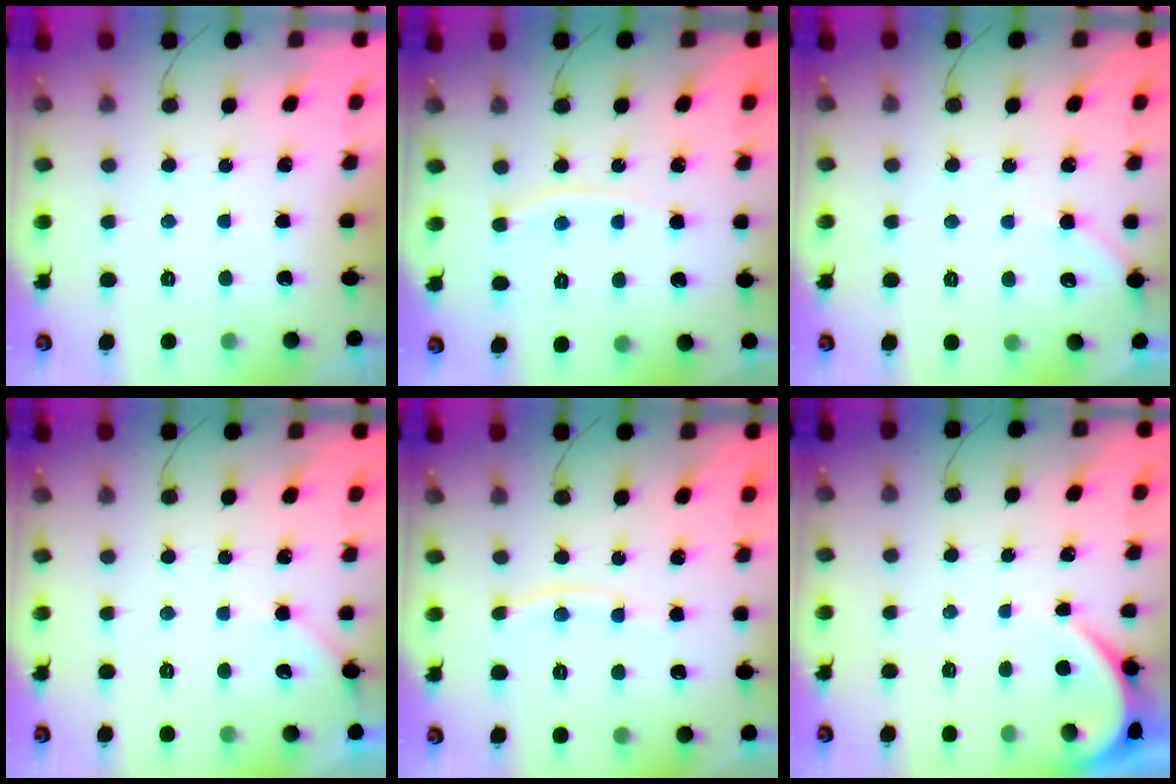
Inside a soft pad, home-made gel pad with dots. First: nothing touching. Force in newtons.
{"total": 4.6, "press": 4.5, "slide": 0.7}
{"total": 3.3, "press": 3.2, "slide": 0.5}
{"total": 2.7, "press": 2.6, "slide": 0.5}
{"total": 6.6, "press": 6.6, "slide": 0.9}
{"total": 2.6, "press": 2.6, "slide": 0.2}